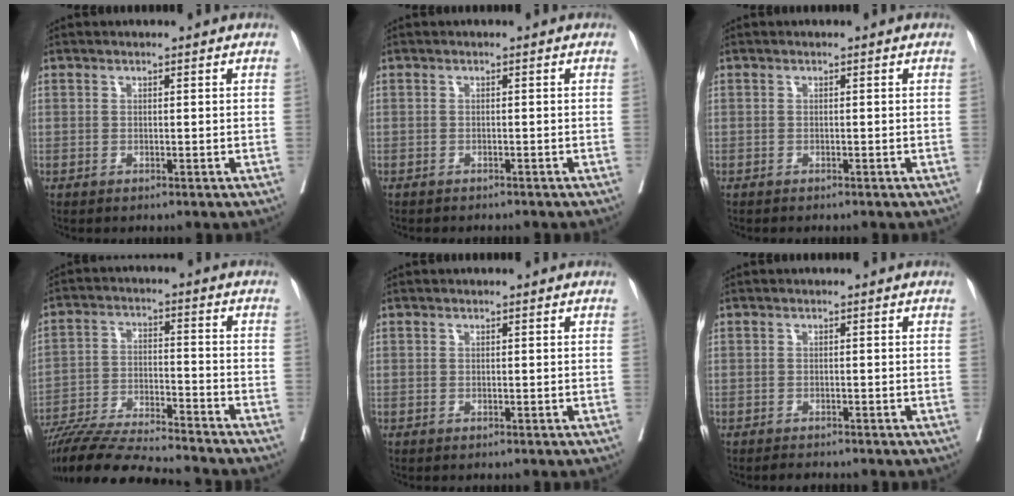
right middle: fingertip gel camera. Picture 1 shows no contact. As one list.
[{"total": 4.2, "force": [-3.7, 1.0, 1.5], "torque": [-0.024, -0.005, -0.045]}, {"total": 0.9, "force": [-0.9, 0.1, 0.3], "torque": [-0.006, -0.001, -0.013]}, {"total": 18.8, "force": [-17.1, 0.6, 7.7], "torque": [-0.147, -0.031, -0.280]}, {"total": 0.0}, {"total": 1.2, "force": [-1.2, 0.2, 0.2], "torque": [-0.006, -0.004, -0.015]}]